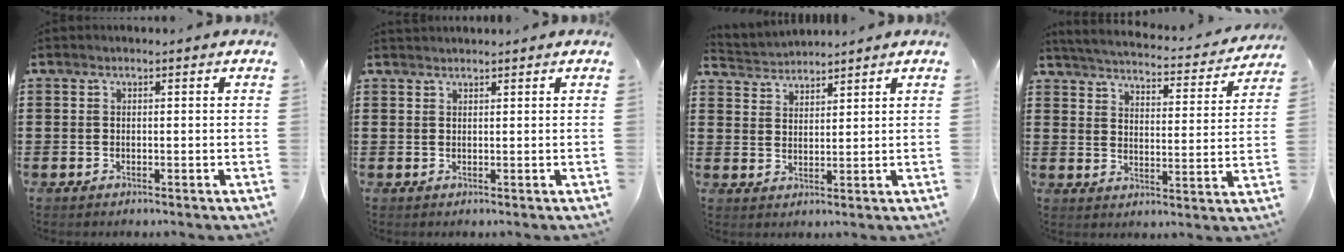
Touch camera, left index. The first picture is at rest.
{"total": 1.0, "force": [1.0, 0.0, 0.1], "torque": [-0.004, -0.002, 0.021]}
{"total": 2.7, "force": [2.6, 0.4, -0.6], "torque": [-0.001, -0.007, 0.048]}
{"total": 3.8, "force": [3.7, -0.3, 0.8], "torque": [-0.037, -0.034, 0.057]}